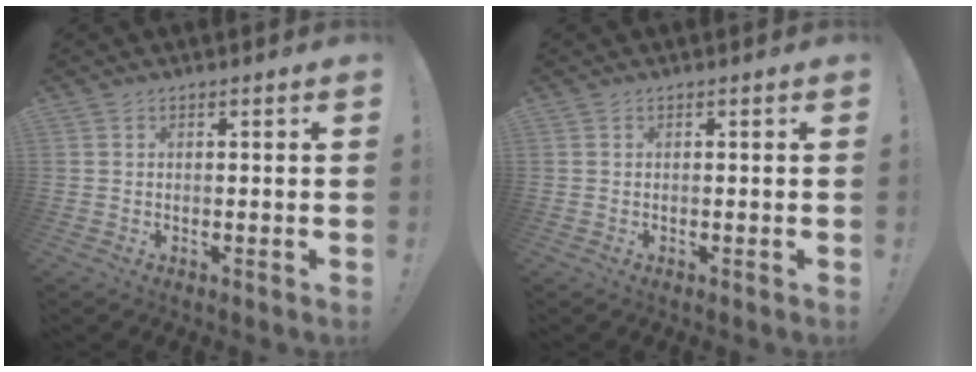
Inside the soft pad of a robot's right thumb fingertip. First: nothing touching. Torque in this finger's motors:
{"motor_torque": [-0.03, -0.09, 0.18, -0.20, -0.02]}